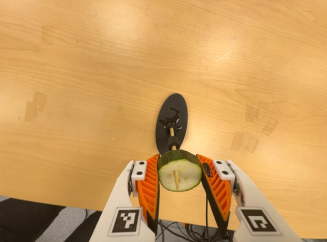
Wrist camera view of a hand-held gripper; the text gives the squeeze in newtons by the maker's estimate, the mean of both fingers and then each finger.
{"total": 10.7, "left": 9.2, "right": 12.1}